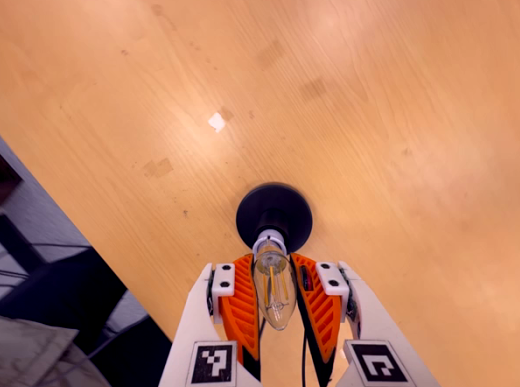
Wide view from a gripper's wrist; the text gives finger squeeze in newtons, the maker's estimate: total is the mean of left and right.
{"total": 15.2, "left": 14.2, "right": 16.1}